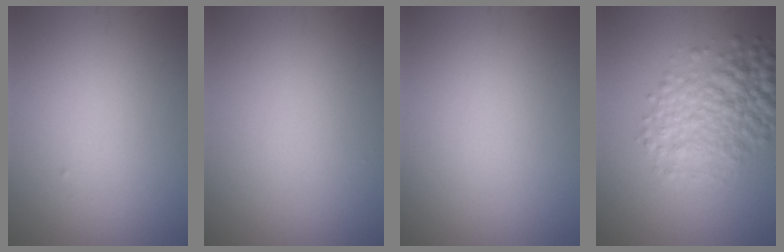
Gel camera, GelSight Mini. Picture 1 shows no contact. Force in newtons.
{"total": 0.0}
{"total": 0.0}
{"total": 5.5, "press": 5.5, "slide": 0.1}